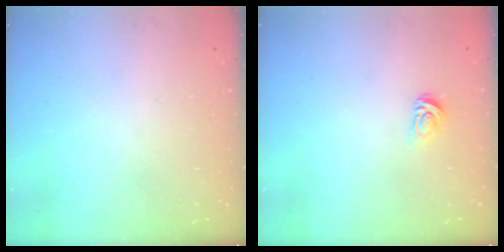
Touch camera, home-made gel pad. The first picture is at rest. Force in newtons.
{"total": 3.1, "press": 3.1, "slide": 0.4}